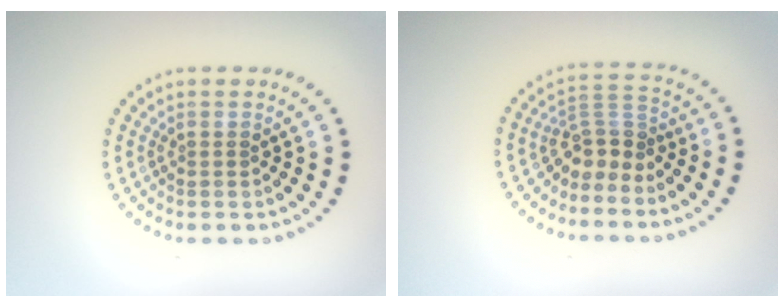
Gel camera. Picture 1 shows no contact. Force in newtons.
{"total": 3.2, "press": 2.3, "slide": 2.2}